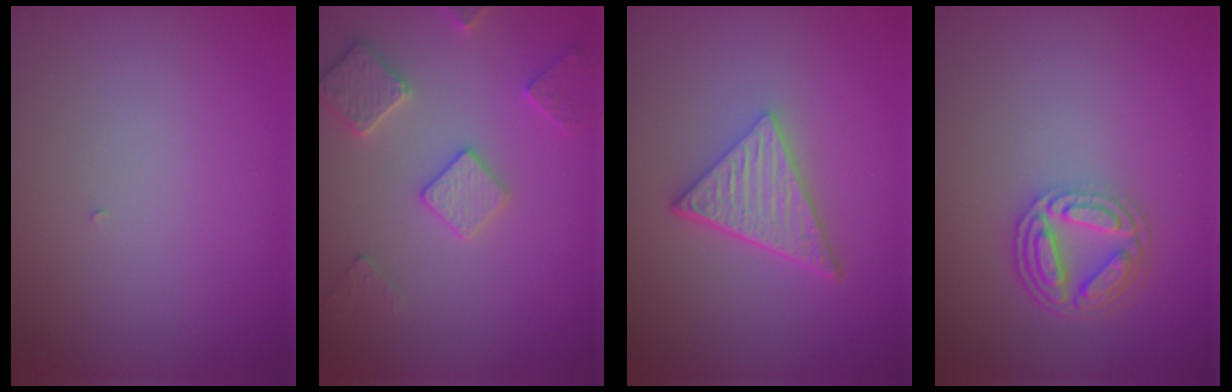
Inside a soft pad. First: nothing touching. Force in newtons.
{"total": 3.3, "press": 3.2, "slide": 0.8}
{"total": 4.9, "press": 3.4, "slide": 3.5}
{"total": 4.5, "press": 3.5, "slide": 2.8}